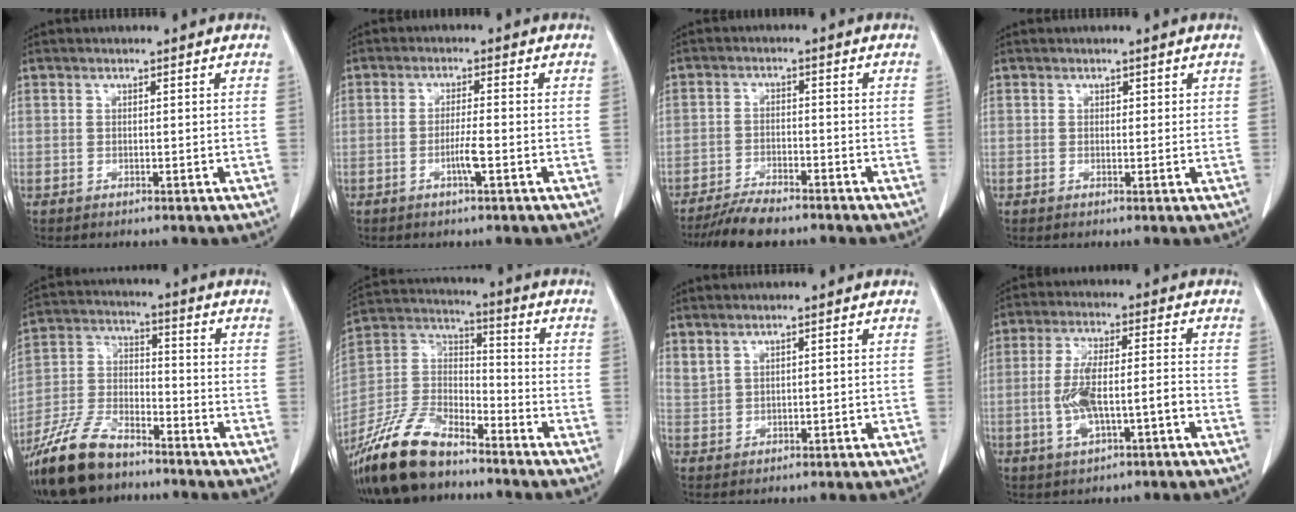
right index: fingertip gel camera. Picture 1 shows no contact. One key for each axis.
{"total": 2.9, "fx": -1.1, "fy": -0.2, "fz": 2.7, "tx": -0.051, "ty": -0.002, "tz": -0.020}
{"total": 6.9, "fx": -6.0, "fy": 1.2, "fz": 3.2, "tx": -0.051, "ty": -0.017, "tz": -0.105}
{"total": 0.9, "fx": 0.5, "fy": 0.7, "fz": 0.3, "tx": 0.008, "ty": 0.000, "tz": 0.004}
{"total": 12.8, "fx": -9.9, "fy": 4.7, "fz": 6.6, "tx": -0.142, "ty": -0.010, "tz": -0.190}
{"total": 15.3, "fx": -12.1, "fy": 5.2, "fz": 7.7, "tx": -0.163, "ty": 0.003, "tz": -0.231}
{"total": 1.9, "fx": 1.7, "fy": 0.6, "fz": 0.7, "tx": -0.018, "ty": 0.008, "tz": 0.046}
{"total": 8.6, "fx": -2.5, "fy": 2.1, "fz": 7.9, "tx": -0.156, "ty": 0.014, "tz": -0.039}